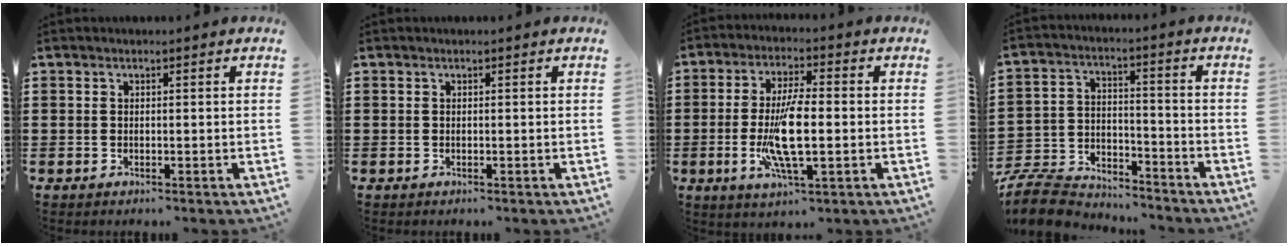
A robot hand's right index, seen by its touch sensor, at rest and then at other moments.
{"total": 0.0}
{"total": 9.5, "force": [-1.4, 2.5, 9.1], "torque": [-0.186, -0.011, -0.028]}
{"total": 8.8, "force": [-8.4, 2.0, 1.4], "torque": [-0.042, 0.016, -0.170]}